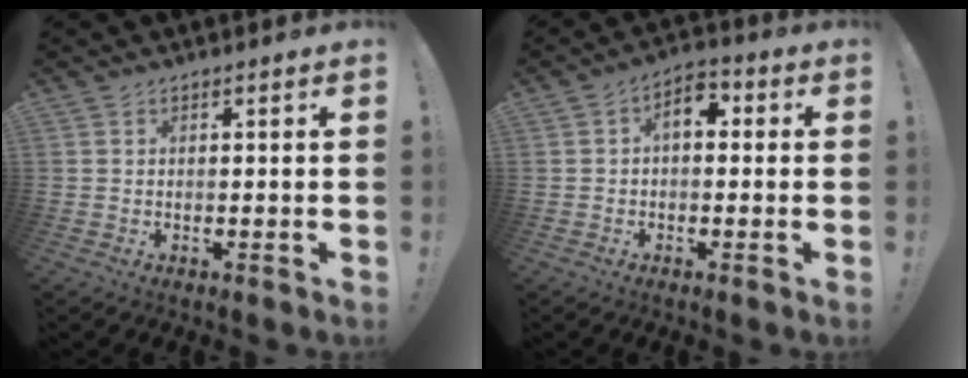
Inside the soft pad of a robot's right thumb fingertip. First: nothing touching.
{"total": 6.1, "force": [0.5, 3.9, 4.7], "torque": [-0.070, 0.009, 0.007]}